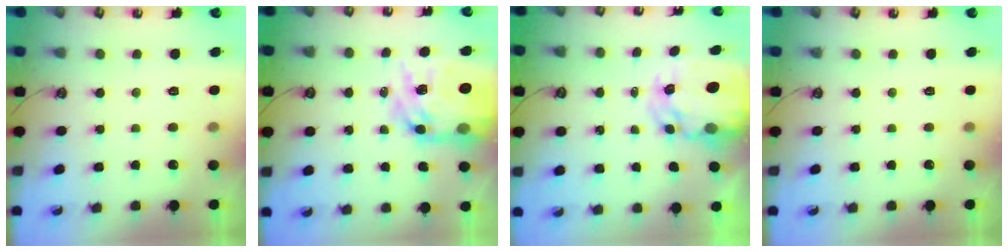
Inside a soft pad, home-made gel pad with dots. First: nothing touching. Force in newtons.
{"total": 19.2, "press": 19.2, "slide": 1.5}
{"total": 8.6, "press": 8.6, "slide": 0.7}
{"total": 0.0}